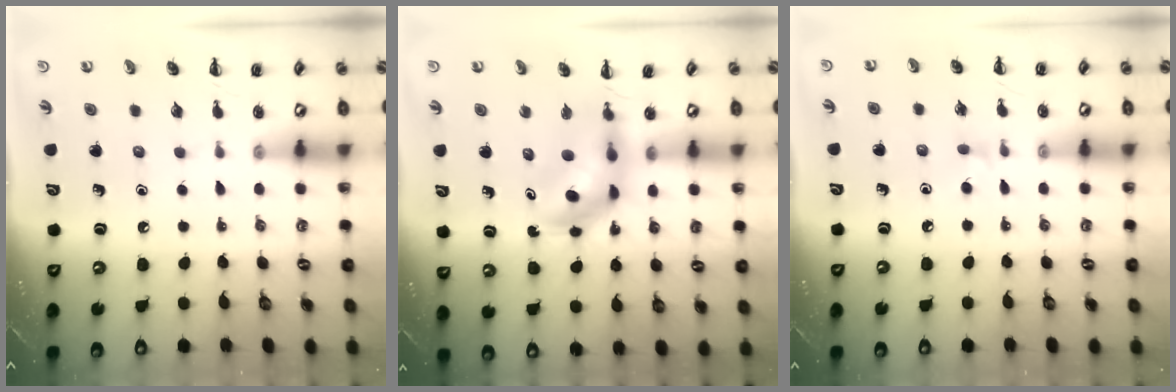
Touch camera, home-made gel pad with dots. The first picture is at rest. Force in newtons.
{"total": 5.8, "press": 5.8, "slide": 0.9}
{"total": 3.8, "press": 3.4, "slide": 1.5}